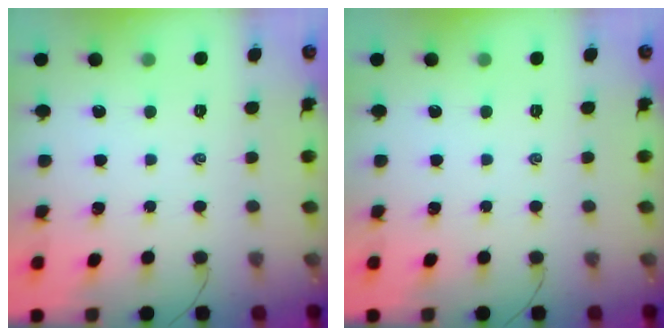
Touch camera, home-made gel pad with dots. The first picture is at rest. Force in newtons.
{"total": 0.0}